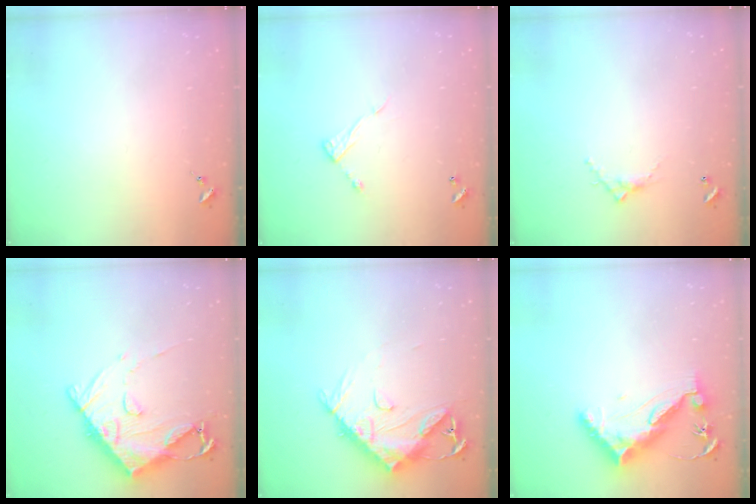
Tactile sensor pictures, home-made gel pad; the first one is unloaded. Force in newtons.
{"total": 6.6, "press": 6.6, "slide": 0.3}
{"total": 5.2, "press": 5.2, "slide": 0.2}
{"total": 15.2, "press": 15.1, "slide": 1.6}
{"total": 14.3, "press": 14.2, "slide": 1.3}
{"total": 11.5, "press": 11.4, "slide": 0.7}